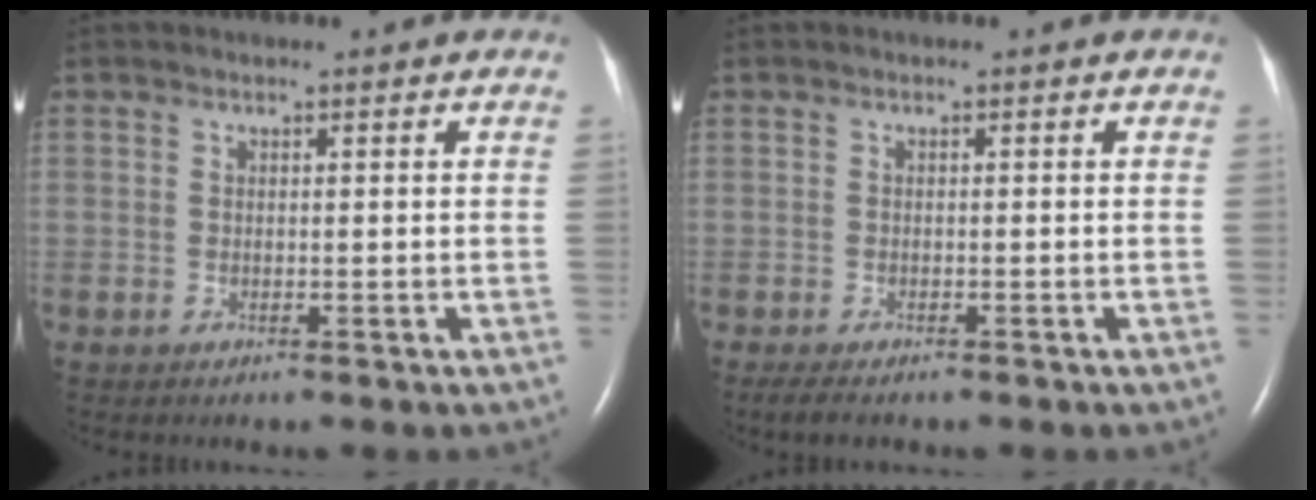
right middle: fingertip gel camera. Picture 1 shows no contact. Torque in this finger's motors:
{"motor_torque": [0.00, 0.00, 0.00, 0.02]}